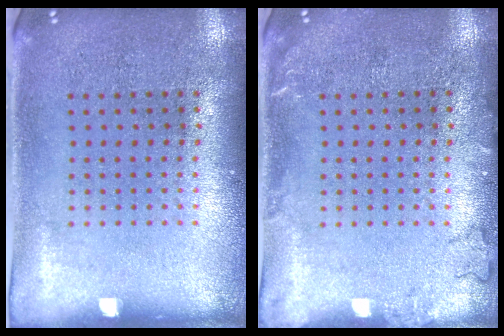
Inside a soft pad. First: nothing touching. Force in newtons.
{"total": 1.2, "press": 1.2, "slide": 0.3}